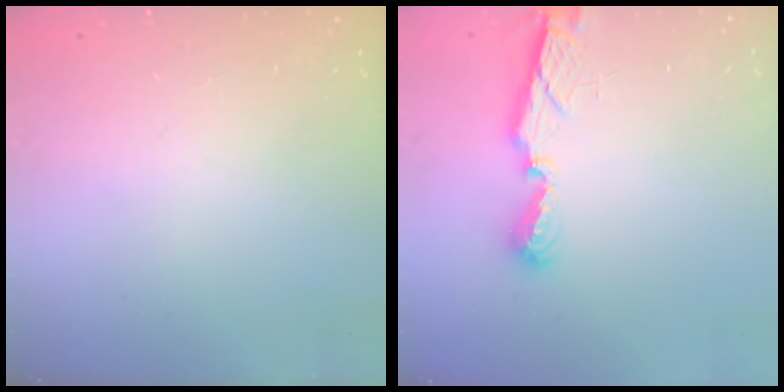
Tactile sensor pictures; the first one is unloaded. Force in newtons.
{"total": 7.2, "press": 7.2, "slide": 0.2}